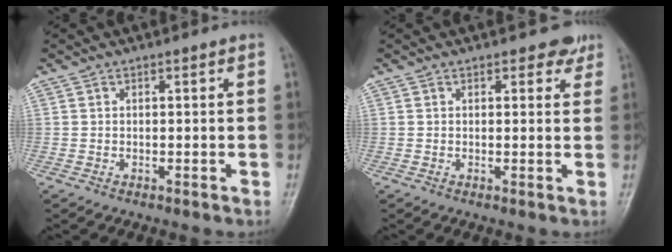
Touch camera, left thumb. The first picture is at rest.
{"total": 2.3, "force": [1.7, 1.4, 0.8], "torque": [0.014, -0.006, 0.015]}